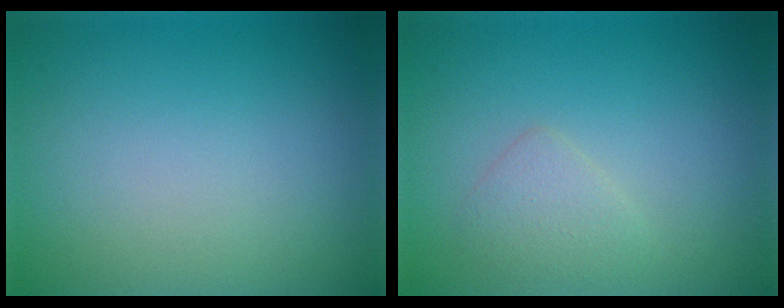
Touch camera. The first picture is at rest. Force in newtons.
{"total": 1.6, "press": 1.6, "slide": 0.0}